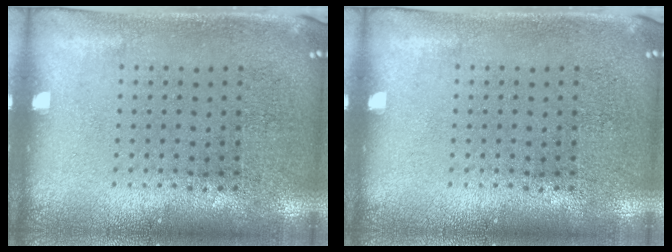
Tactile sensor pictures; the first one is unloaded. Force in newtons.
{"total": 0.0}